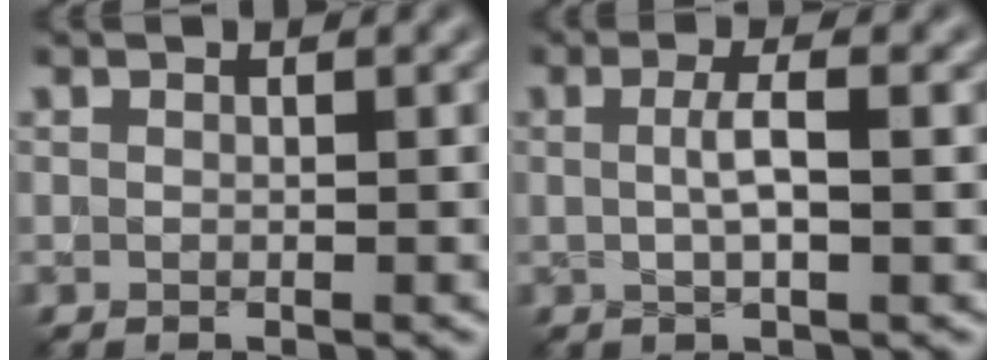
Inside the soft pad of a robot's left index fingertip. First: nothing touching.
{"total": 2.2, "force": [0.1, 0.3, 2.2], "torque": [-0.043, 0.005, 0.002]}